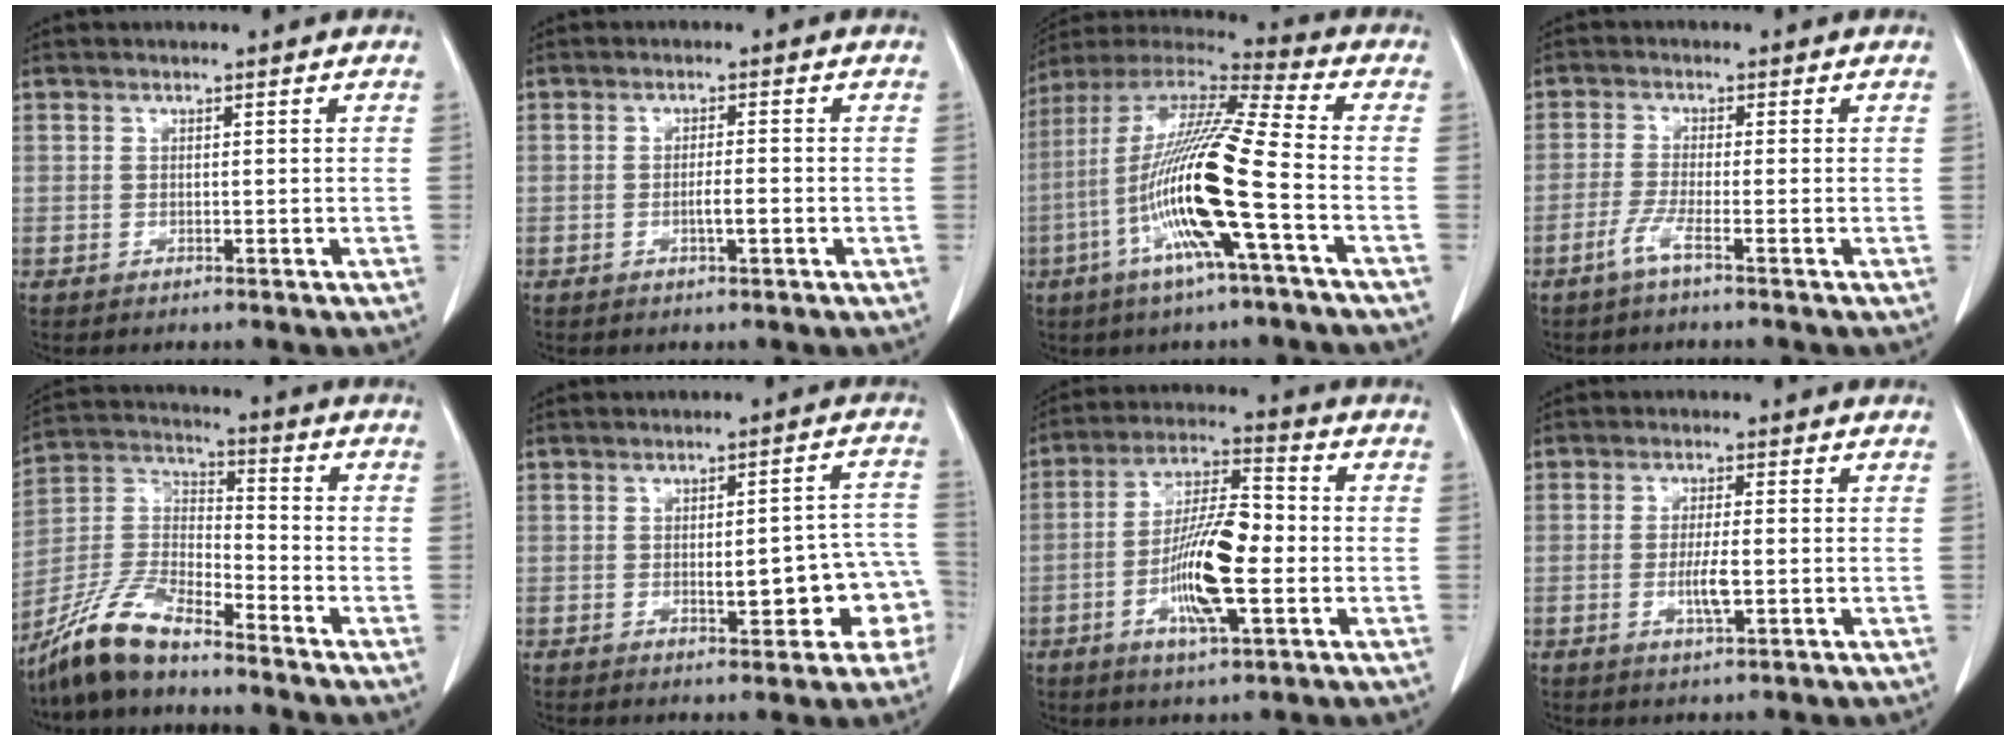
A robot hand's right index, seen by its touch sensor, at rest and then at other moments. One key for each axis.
{"total": 2.2, "fx": -0.7, "fy": 0.1, "fz": 2.1, "tx": -0.040, "ty": -0.001, "tz": -0.013}
{"total": 18.6, "fx": -5.2, "fy": -0.1, "fz": 17.8, "tx": -0.355, "ty": -0.007, "tz": -0.109}
{"total": 2.9, "fx": -1.9, "fy": -0.5, "fz": 2.1, "tx": -0.048, "ty": -0.005, "tz": -0.047}
{"total": 11.2, "fx": -9.4, "fy": 2.6, "fz": 5.6, "tx": -0.124, "ty": 0.009, "tz": -0.185}
{"total": 9.6, "fx": -2.6, "fy": 3.0, "fz": 8.8, "tx": -0.096, "ty": 0.032, "tz": -0.026}
{"total": 12.8, "fx": -3.0, "fy": 2.7, "fz": 12.1, "tx": -0.233, "ty": 0.001, "tz": -0.053}
{"total": 4.1, "fx": -0.9, "fy": 0.5, "fz": 4.0, "tx": -0.081, "ty": -0.007, "tz": -0.014}